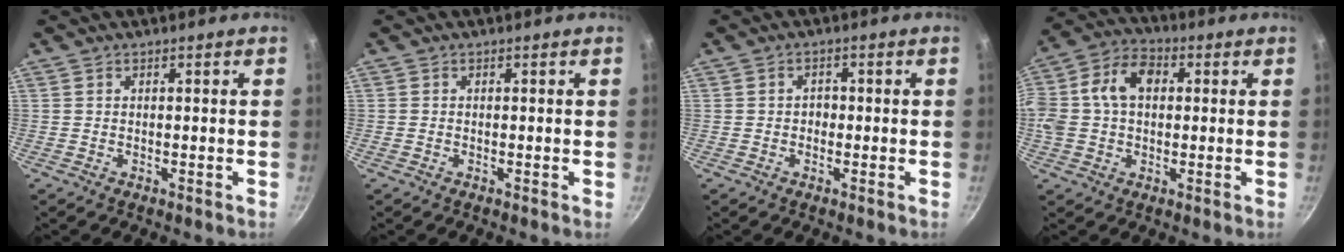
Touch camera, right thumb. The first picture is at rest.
{"total": 0.0}
{"total": 1.8, "force": [-0.3, 1.6, 0.9], "torque": [-0.004, 0.004, -0.008]}
{"total": 13.0, "force": [1.6, 9.3, 9.0], "torque": [-0.158, 0.031, 0.010]}